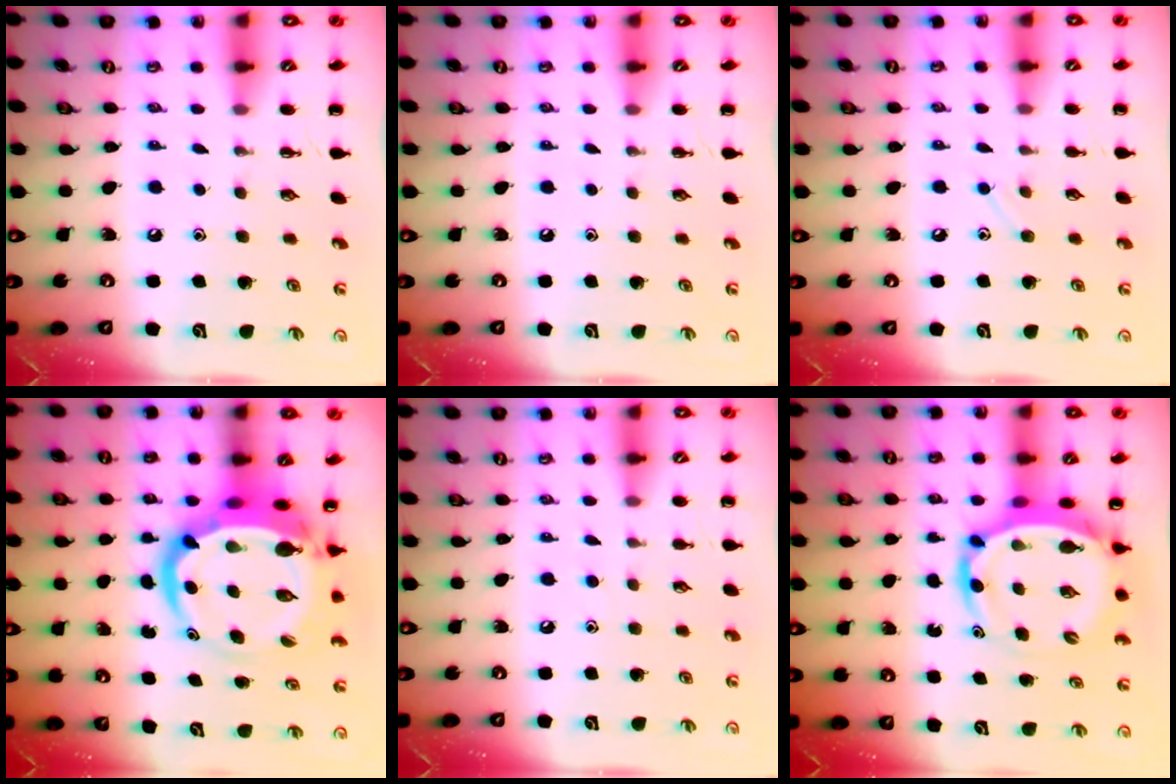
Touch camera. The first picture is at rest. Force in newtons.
{"total": 0.0}
{"total": 6.7, "press": 6.4, "slide": 2.1}
{"total": 13.3, "press": 12.9, "slide": 3.2}
{"total": 4.5, "press": 4.1, "slide": 1.9}
{"total": 8.4, "press": 8.1, "slide": 2.4}